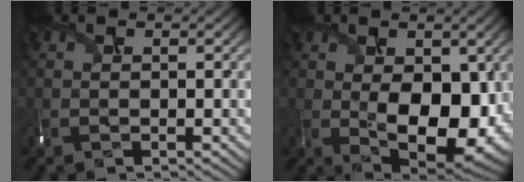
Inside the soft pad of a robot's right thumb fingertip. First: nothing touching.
{"total": 11.6, "force": [-0.6, 6.0, 9.9], "torque": [-0.152, -0.019, 0.014]}